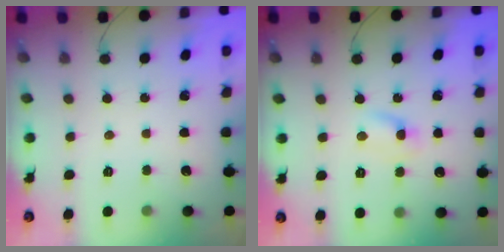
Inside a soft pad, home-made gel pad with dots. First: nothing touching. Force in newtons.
{"total": 5.4, "press": 5.2, "slide": 1.4}